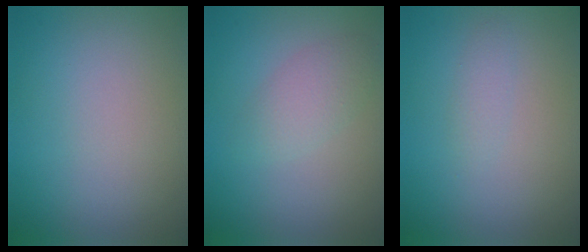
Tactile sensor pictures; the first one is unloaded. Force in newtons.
{"total": 2.3, "press": 2.3, "slide": 0.1}
{"total": 0.9, "press": 0.9, "slide": 0.0}